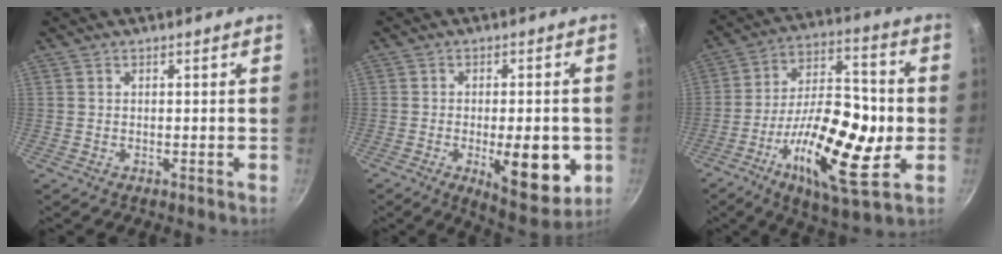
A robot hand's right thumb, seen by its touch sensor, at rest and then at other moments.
{"total": 13.4, "force": [-3.1, 5.4, 11.9], "torque": [-0.132, -0.005, -0.034]}
{"total": 23.0, "force": [-5.3, 9.0, 20.5], "torque": [-0.336, 0.022, -0.094]}